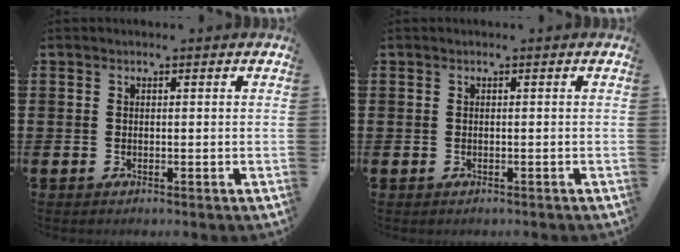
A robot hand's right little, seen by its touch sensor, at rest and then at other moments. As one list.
[{"total": 0.0}]